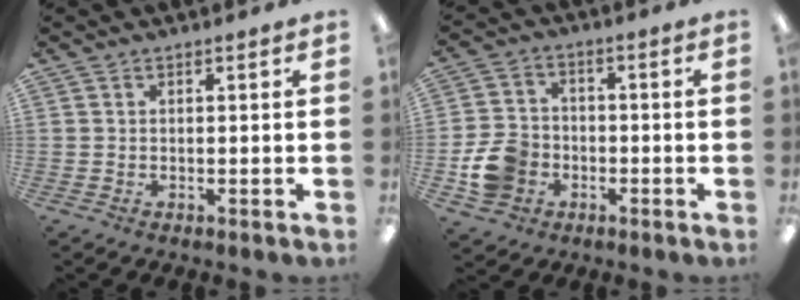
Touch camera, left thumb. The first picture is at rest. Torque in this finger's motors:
{"motor_torque": [-0.22, 0.29, 0.20, -0.14, 0.03]}